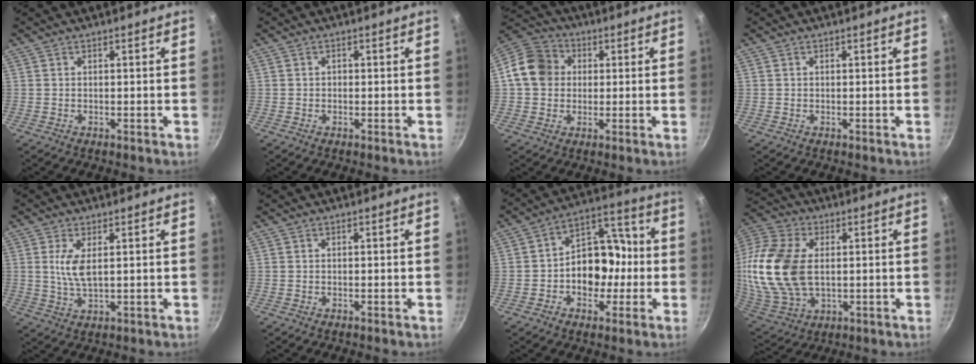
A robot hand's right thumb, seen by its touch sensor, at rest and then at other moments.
{"total": 0.8, "force": [-0.2, 0.7, 0.3], "torque": [-0.003, 0.002, -0.004]}
{"total": 10.7, "force": [1.2, 9.4, 5.0], "torque": [-0.061, 0.020, 0.002]}
{"total": 0.0}
{"total": 5.3, "force": [1.2, 2.1, 4.7], "torque": [-0.095, -0.007, 0.026]}
{"total": 0.0}
{"total": 13.3, "force": [-2.0, 10.0, 8.6], "torque": [-0.065, 0.049, -0.041]}
{"total": 23.6, "force": [2.2, 15.4, 17.8], "torque": [-0.386, 0.003, 0.044]}